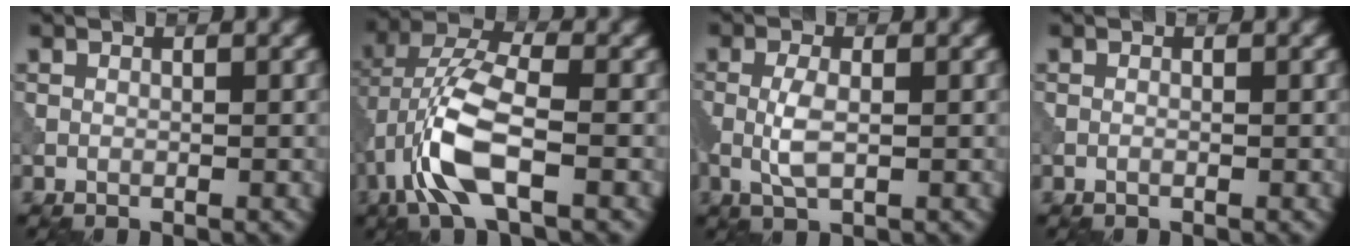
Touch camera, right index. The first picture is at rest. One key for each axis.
{"total": 7.5, "fx": -2.5, "fy": 2.8, "fz": 6.5, "tx": -0.150, "ty": 0.012, "tz": -0.058}
{"total": 2.5, "fx": -0.1, "fy": 0.9, "fz": 2.4, "tx": -0.057, "ty": -0.002, "tz": -0.003}
{"total": 0.0}